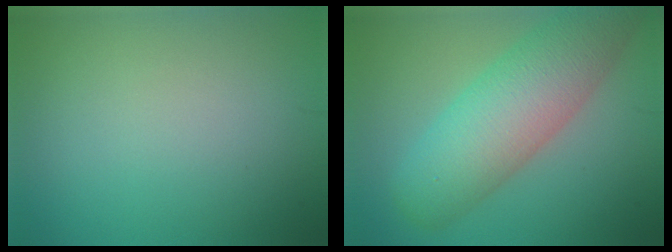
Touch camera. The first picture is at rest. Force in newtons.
{"total": 8.3, "press": 8.3, "slide": 0.4}